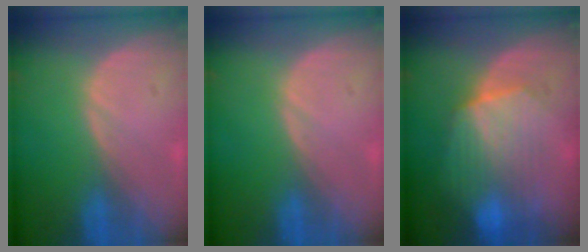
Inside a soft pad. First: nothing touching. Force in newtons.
{"total": 0.0}
{"total": 7.3, "press": 7.3, "slide": 0.2}